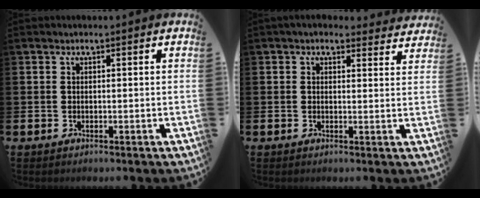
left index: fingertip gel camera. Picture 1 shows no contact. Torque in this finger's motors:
{"motor_torque": [1.12, -1.02, 0.35, 0.04]}